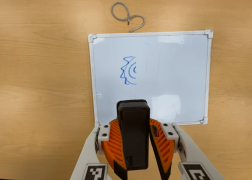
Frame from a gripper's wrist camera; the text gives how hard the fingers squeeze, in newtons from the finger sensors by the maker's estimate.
{"total": 11.2, "left": 10.6, "right": 11.7}